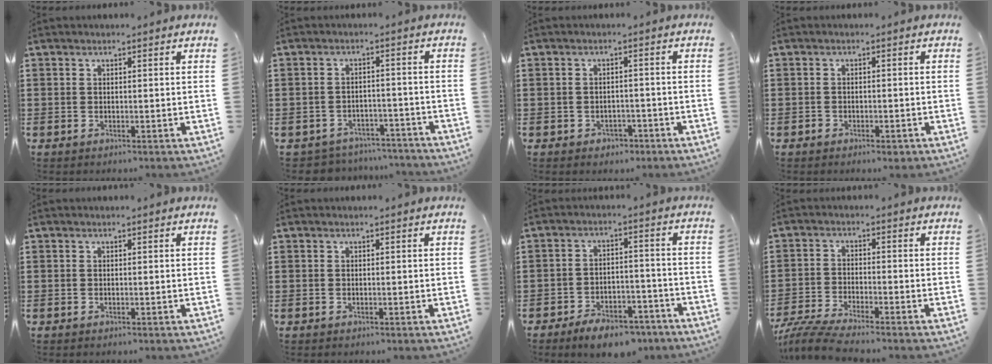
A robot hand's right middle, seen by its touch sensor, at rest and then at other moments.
{"total": 3.6, "force": [-3.5, 0.6, -0.3], "torque": [-0.003, 0.002, -0.077]}
{"total": 1.5, "force": [-1.3, 0.9, 0.1], "torque": [-0.008, 0.000, -0.030]}
{"total": 1.1, "force": [-0.9, 0.6, 0.4], "torque": [-0.009, -0.001, -0.017]}
{"total": 0.0}
{"total": 0.0}
{"total": 5.9, "force": [-5.4, 1.5, 2.1], "torque": [-0.036, 0.010, -0.102]}
{"total": 4.5, "force": [-4.2, -0.1, 1.6], "torque": [-0.050, -0.016, -0.088]}